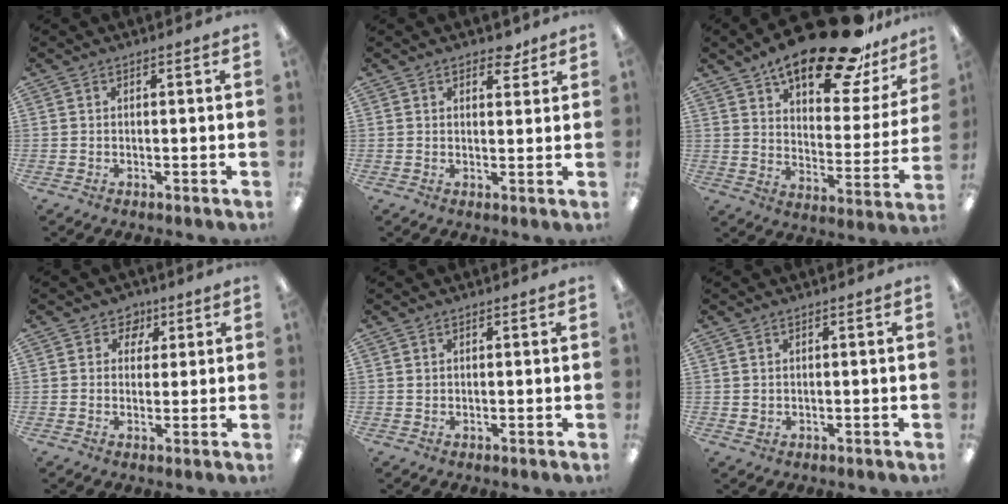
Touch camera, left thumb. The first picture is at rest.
{"total": 4.0, "force": [2.8, 2.0, 2.0], "torque": [-0.012, -0.012, 0.044]}
{"total": 22.3, "force": [17.0, 7.0, 12.6], "torque": [-0.182, -0.112, 0.281]}
{"total": 4.1, "force": [2.0, 3.5, 0.9], "torque": [-0.005, -0.006, 0.032]}
{"total": 0.7, "force": [0.4, 0.4, 0.3], "torque": [-0.006, 0.002, 0.007]}
{"total": 0.8, "force": [0.4, 0.7, 0.2], "torque": [-0.006, 0.004, 0.007]}